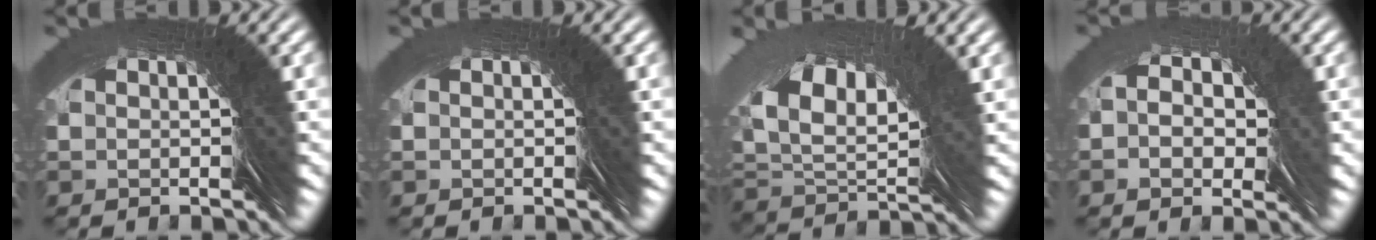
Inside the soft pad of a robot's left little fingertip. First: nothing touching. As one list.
[{"total": 0.0}, {"total": 4.3, "force": [3.0, 1.4, 2.8], "torque": [-0.060, 0.022, 0.042]}, {"total": 2.2, "force": [1.0, 1.9, 0.1], "torque": [0.008, 0.018, 0.005]}]